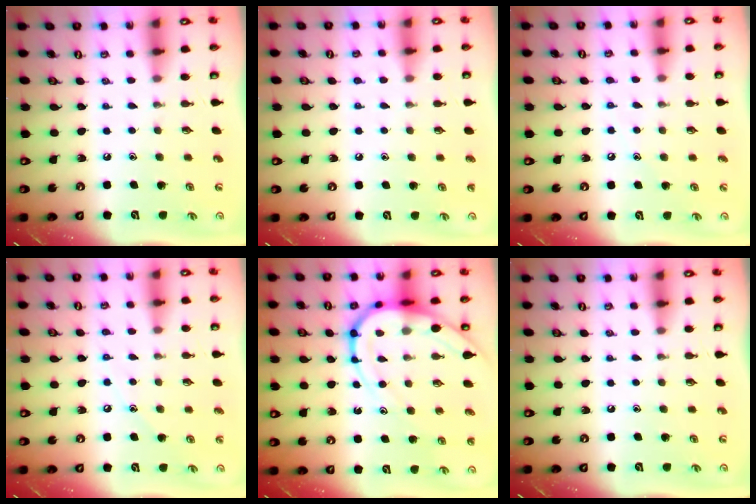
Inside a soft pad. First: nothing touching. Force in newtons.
{"total": 3.2, "press": 3.2, "slide": 0.3}
{"total": 4.6, "press": 4.5, "slide": 0.5}
{"total": 4.8, "press": 4.8, "slide": 0.5}
{"total": 12.8, "press": 12.8, "slide": 1.3}
{"total": 0.0}